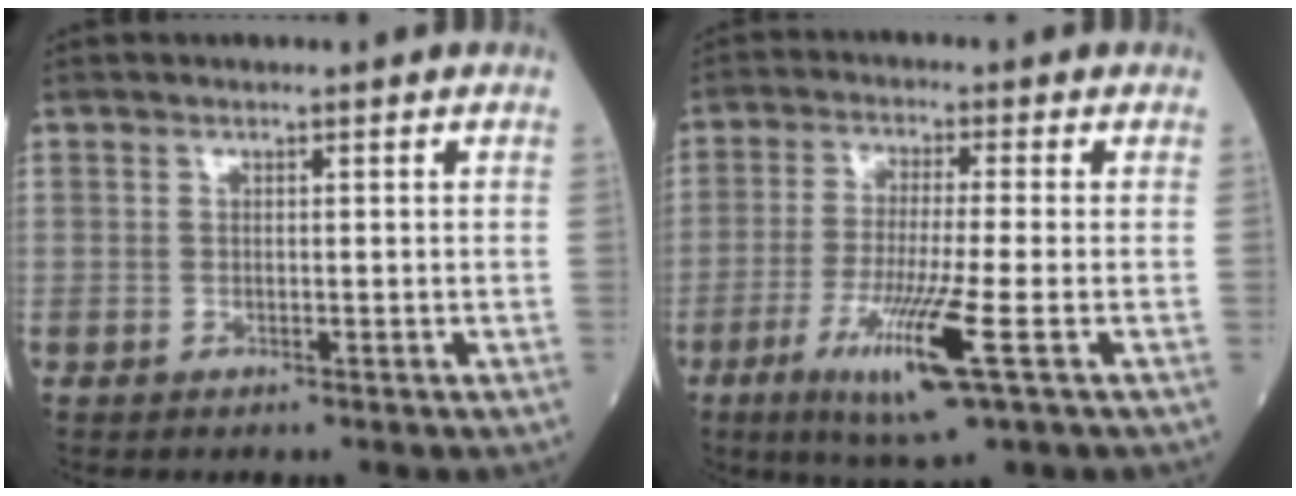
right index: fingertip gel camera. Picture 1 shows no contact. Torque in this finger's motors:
{"motor_torque": [1.55, -0.59, 0.83, 0.21]}